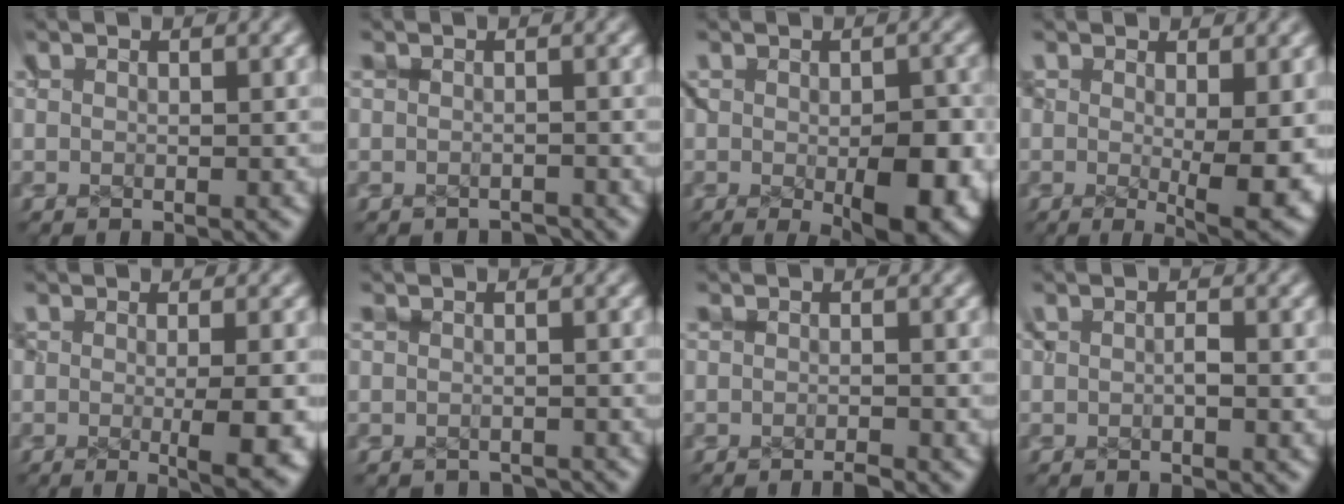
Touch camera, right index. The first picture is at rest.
{"total": 1.6, "force": [-0.9, 1.3, 0.1], "torque": [-0.001, 0.002, -0.020]}
{"total": 6.1, "force": [-2.2, 2.5, 5.2], "torque": [-0.055, -0.019, -0.020]}
{"total": 4.6, "force": [-0.8, 1.1, 4.4], "torque": [-0.043, -0.019, 0.000]}
{"total": 3.8, "force": [-1.3, 0.9, 3.5], "torque": [-0.033, -0.006, -0.015]}
{"total": 1.6, "force": [-0.8, 1.4, 0.1], "torque": [-0.005, -0.001, -0.017]}
{"total": 1.7, "force": [-0.4, 1.6, 0.6], "torque": [-0.002, 0.009, -0.019]}
{"total": 1.0, "force": [-0.4, 0.9, 0.4], "torque": [-0.004, 0.004, -0.007]}